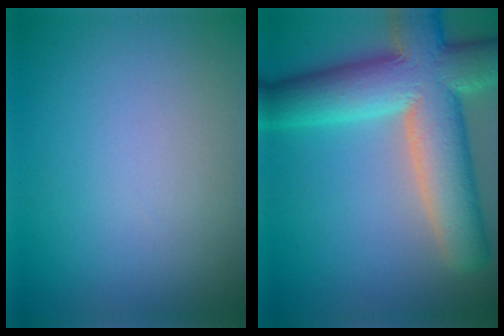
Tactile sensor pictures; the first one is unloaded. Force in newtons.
{"total": 11.8, "press": 11.7, "slide": 1.0}